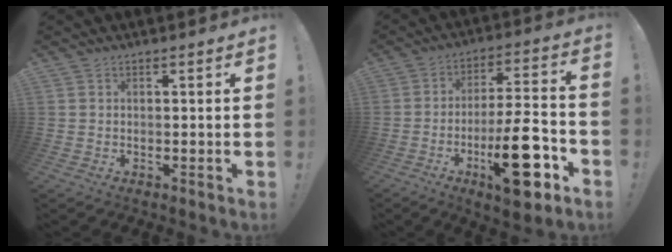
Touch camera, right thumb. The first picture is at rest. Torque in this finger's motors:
{"motor_torque": [1.79, 3.22, 1.59, -1.18, 0.69]}